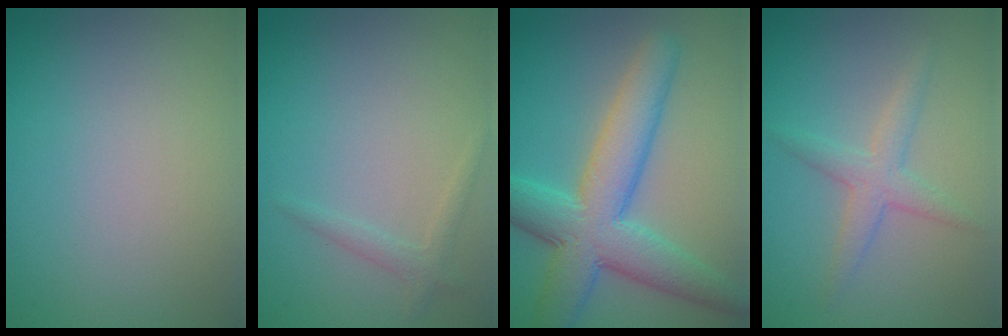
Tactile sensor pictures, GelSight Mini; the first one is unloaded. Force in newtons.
{"total": 1.2, "press": 1.2, "slide": 0.1}
{"total": 7.8, "press": 7.8, "slide": 0.2}
{"total": 2.4, "press": 2.4, "slide": 0.1}